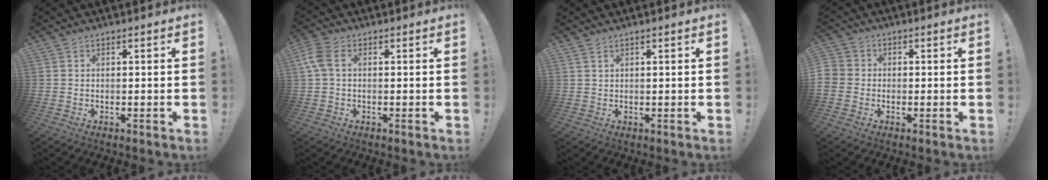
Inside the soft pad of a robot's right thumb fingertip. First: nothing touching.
{"total": 4.9, "force": [0.8, 2.8, 3.9], "torque": [-0.092, 0.008, 0.016]}
{"total": 1.3, "force": [1.0, 0.1, 0.8], "torque": [-0.016, 0.000, 0.019]}
{"total": 3.8, "force": [-1.3, 3.4, 1.2], "torque": [-0.029, 0.013, -0.022]}